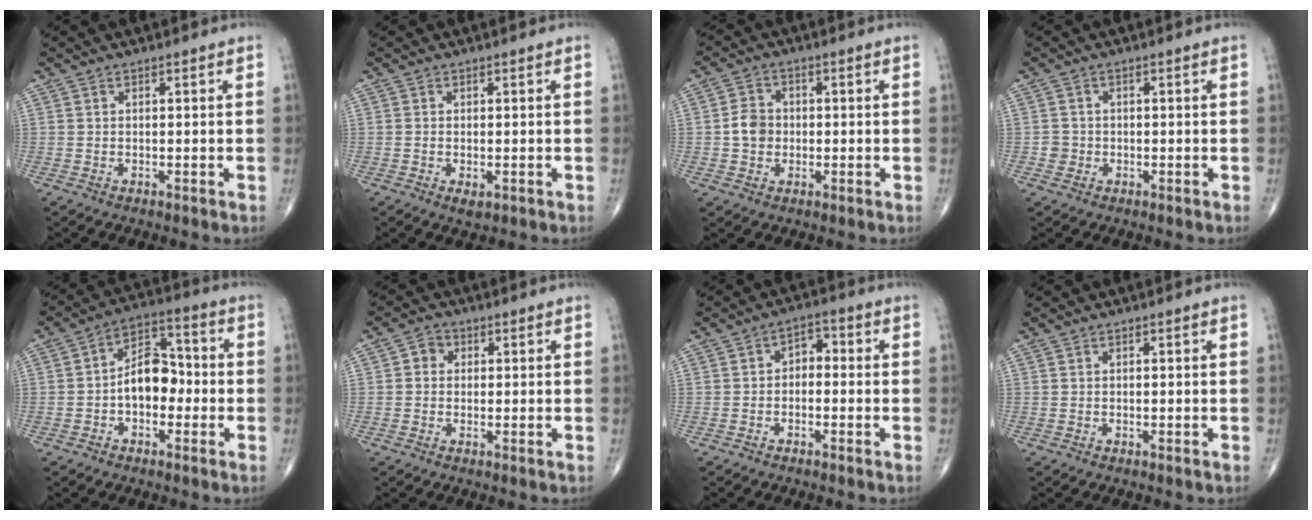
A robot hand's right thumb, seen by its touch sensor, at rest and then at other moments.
{"total": 1.7, "force": [-0.6, 0.9, 1.3], "torque": [-0.021, -0.003, -0.007]}
{"total": 4.7, "force": [-0.4, 4.0, 2.4], "torque": [-0.032, 0.009, -0.012]}
{"total": 1.8, "force": [-0.5, 1.7, 0.2], "torque": [0.009, 0.007, -0.011]}
{"total": 9.4, "force": [-1.6, 6.1, 7.0], "torque": [-0.084, 0.036, -0.041]}
{"total": 2.7, "force": [0.4, 2.4, 1.2], "torque": [-0.001, 0.006, -0.002]}
{"total": 3.7, "force": [-0.5, 2.5, 2.6], "torque": [-0.024, 0.022, -0.021]}
{"total": 0.0}